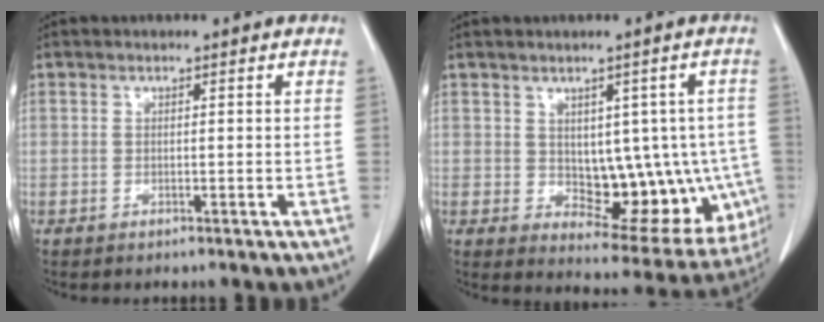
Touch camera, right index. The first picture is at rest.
{"total": 13.8, "force": [-1.0, 7.4, 11.5], "torque": [-0.124, 0.009, 0.010]}